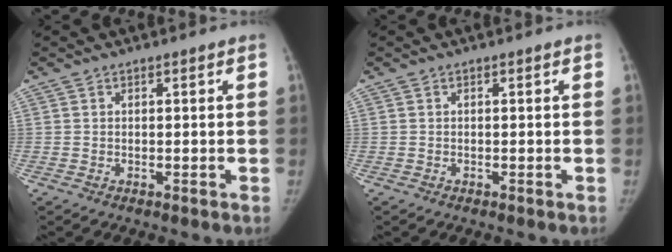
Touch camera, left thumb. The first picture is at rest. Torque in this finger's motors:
{"motor_torque": [0.09, 0.03, 0.05, -0.48, 0.06]}